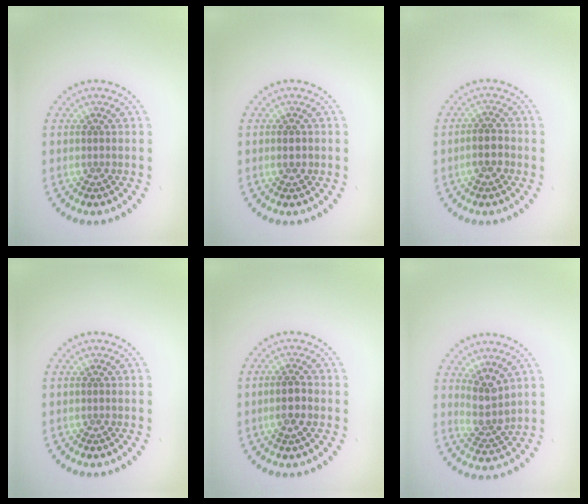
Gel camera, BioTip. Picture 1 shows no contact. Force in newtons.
{"total": 1.4, "press": 1.4, "slide": 0.1}
{"total": 2.3, "press": 2.1, "slide": 0.8}
{"total": 0.0}
{"total": 1.7, "press": 1.6, "slide": 0.5}
{"total": 3.1, "press": 2.4, "slide": 2.0}